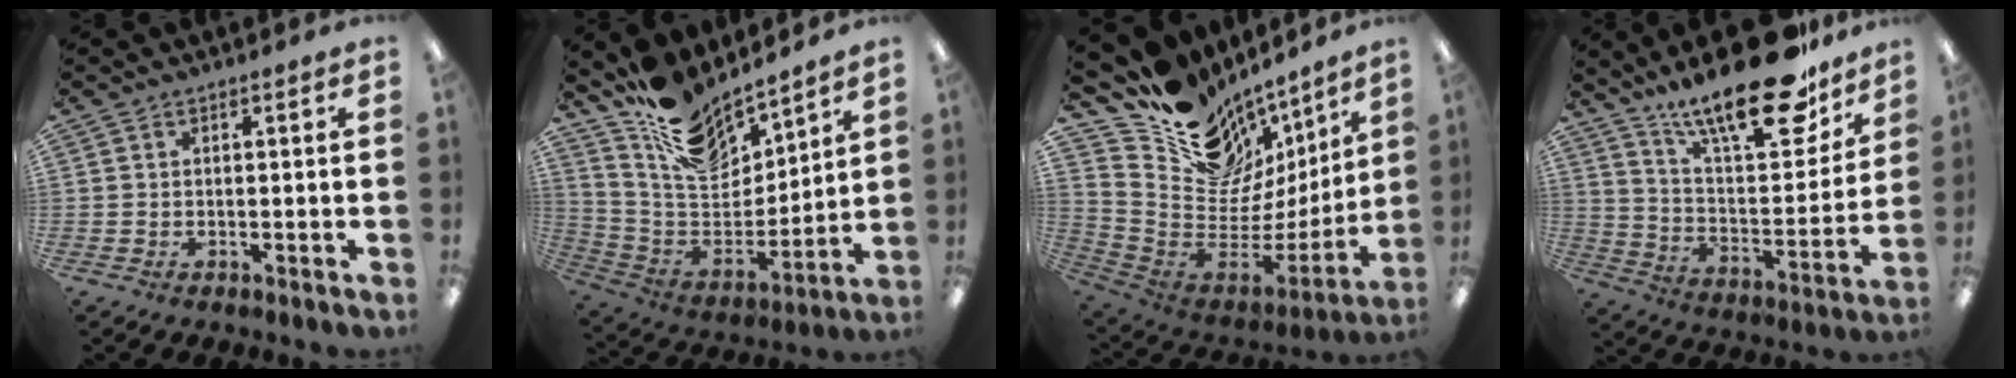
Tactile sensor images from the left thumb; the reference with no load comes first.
{"total": 14.7, "force": [12.9, 5.4, 4.4], "torque": [-0.108, -0.105, 0.236]}
{"total": 15.3, "force": [10.0, 10.5, 5.0], "torque": [-0.070, -0.112, 0.191]}
{"total": 24.9, "force": [18.5, 7.4, 14.9], "torque": [-0.229, -0.123, 0.308]}